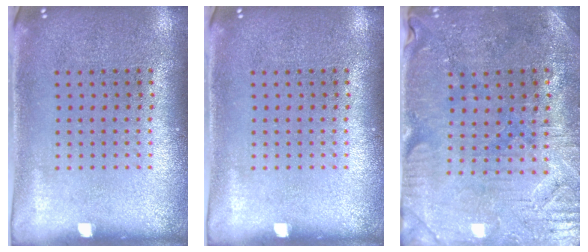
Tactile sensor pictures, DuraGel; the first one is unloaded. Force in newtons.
{"total": 0.0}
{"total": 0.9, "press": 0.8, "slide": 0.4}